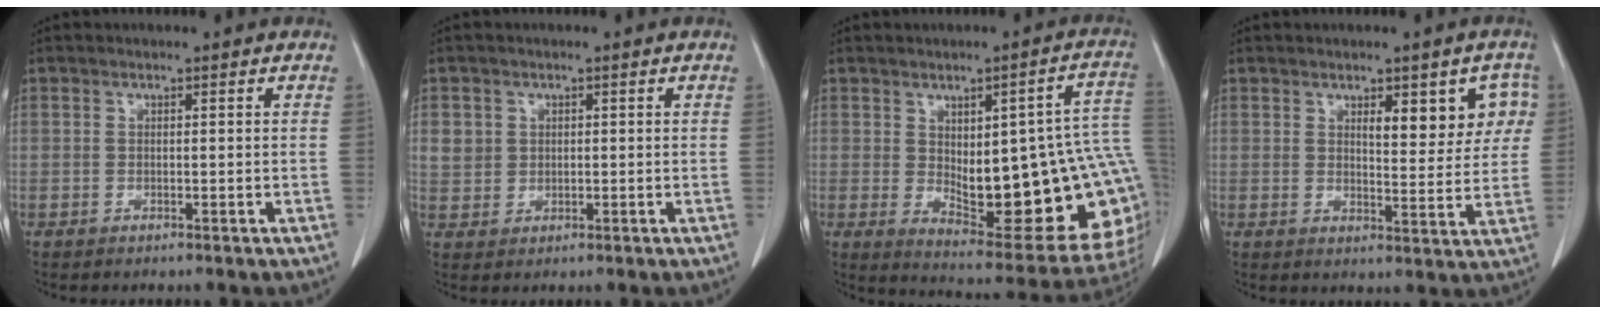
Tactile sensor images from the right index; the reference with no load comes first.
{"total": 3.3, "force": [1.1, 3.1, 0.6], "torque": [-0.004, 0.004, 0.027]}
{"total": 24.0, "force": [-0.3, 6.4, 23.1], "torque": [-0.231, 0.008, 0.019]}
{"total": 7.7, "force": [3.1, 2.9, 6.5], "torque": [-0.071, 0.011, 0.040]}